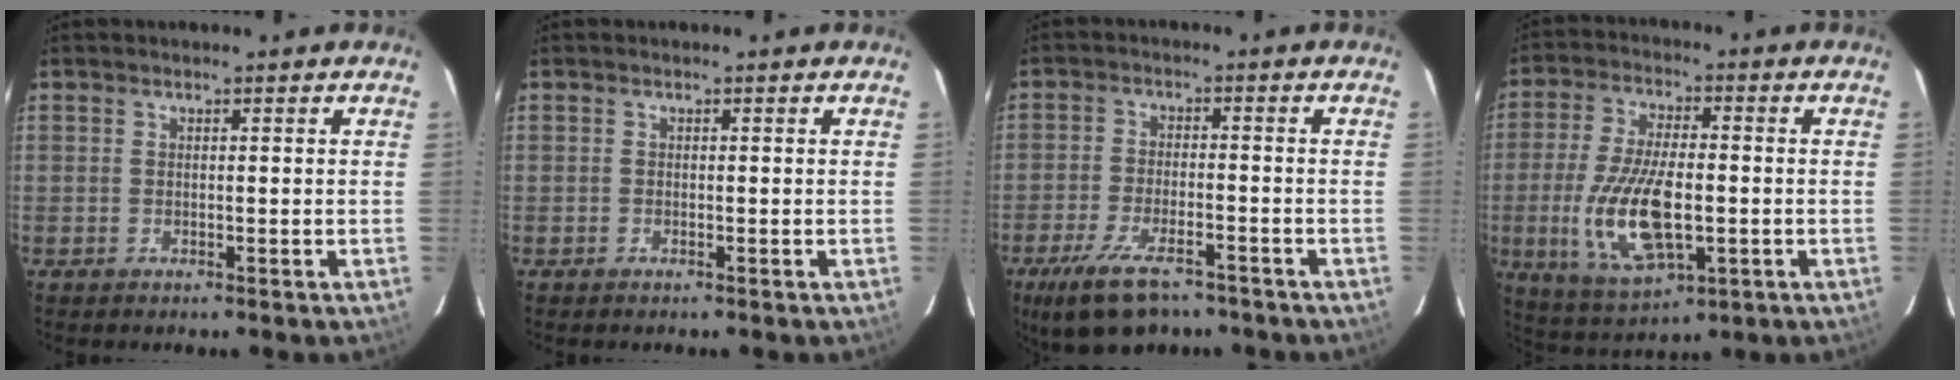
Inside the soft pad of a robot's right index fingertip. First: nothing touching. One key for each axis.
{"total": 0.0}
{"total": 12.2, "fx": -8.6, "fy": 4.7, "fz": 7.4, "tx": -0.165, "ty": -0.024, "tz": -0.148}
{"total": 15.5, "fx": -3.1, "fy": 6.4, "fz": 13.8, "tx": -0.284, "ty": -0.014, "tz": -0.048}